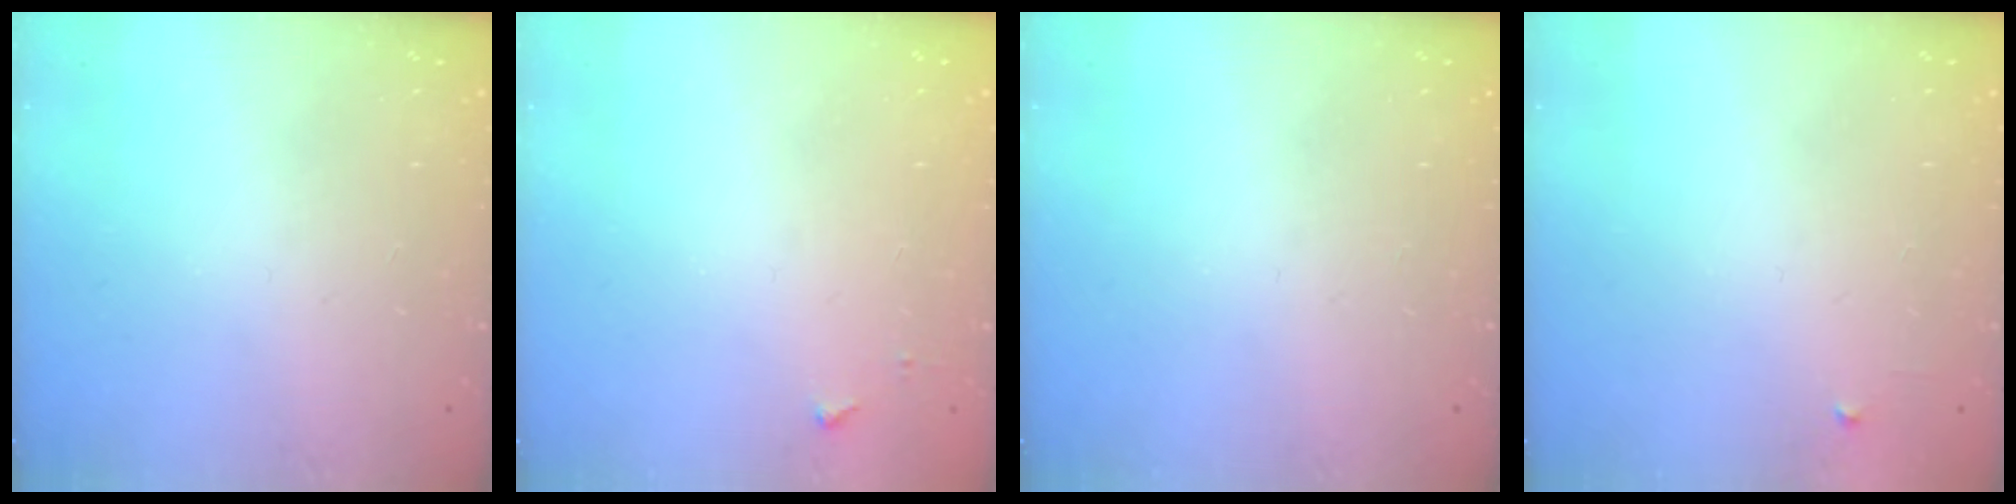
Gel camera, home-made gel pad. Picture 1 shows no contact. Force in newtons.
{"total": 3.5, "press": 3.5, "slide": 0.4}
{"total": 0.0}
{"total": 2.4, "press": 2.3, "slide": 0.4}